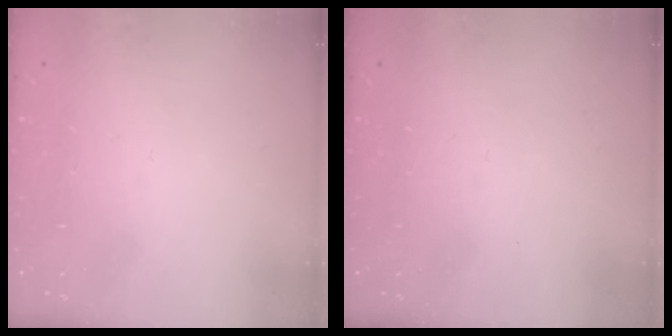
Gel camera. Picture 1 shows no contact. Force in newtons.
{"total": 0.0}